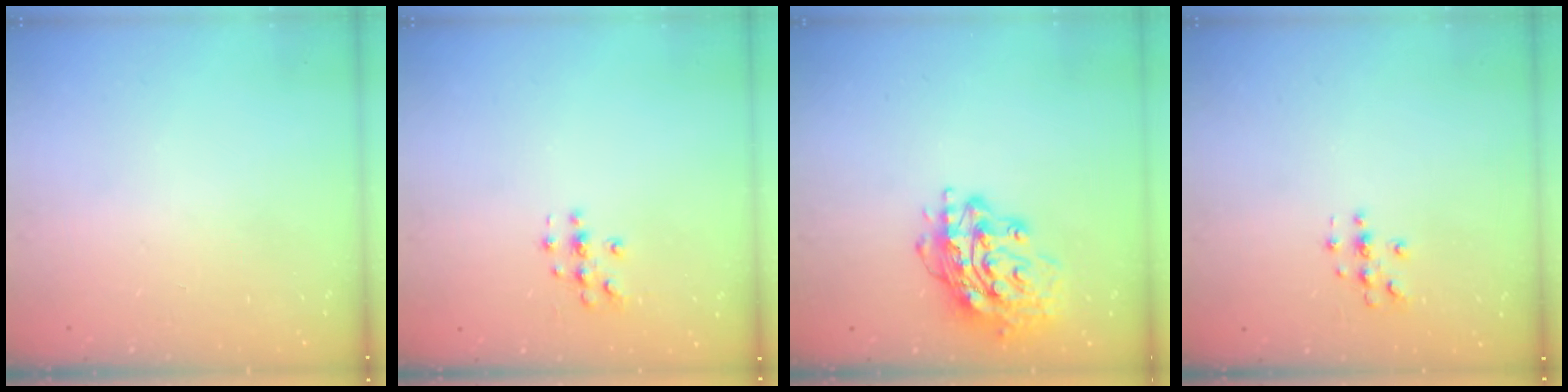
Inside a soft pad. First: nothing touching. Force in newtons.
{"total": 3.9, "press": 3.8, "slide": 0.5}
{"total": 15.5, "press": 15.5, "slide": 1.5}
{"total": 3.0, "press": 3.0, "slide": 0.3}